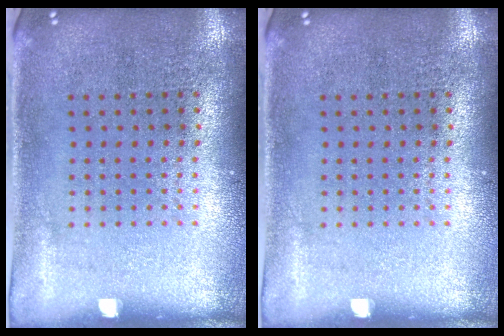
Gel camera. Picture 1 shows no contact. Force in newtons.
{"total": 0.0}